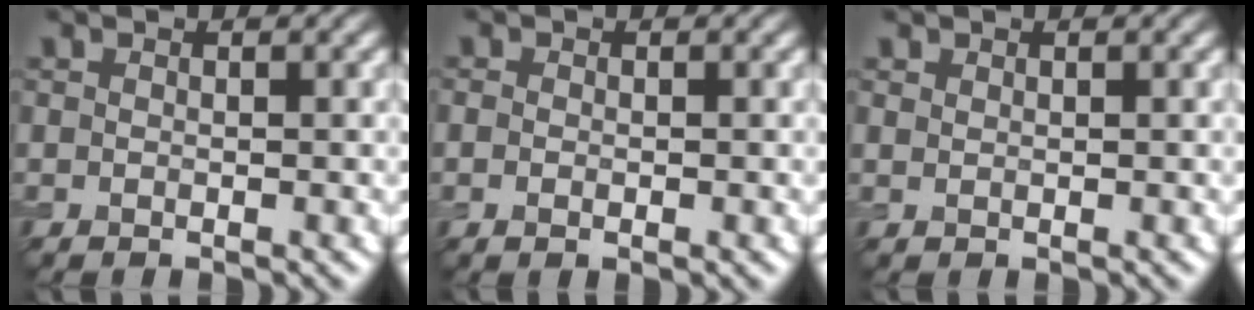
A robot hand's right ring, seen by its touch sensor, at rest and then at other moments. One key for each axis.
{"total": 1.1, "fx": -0.2, "fy": 0.6, "fz": 0.9, "tx": -0.017, "ty": -0.003, "tz": -0.003}
{"total": 0.7, "fx": 0.5, "fy": 0.4, "fz": 0.2, "tx": -0.004, "ty": -0.003, "tz": 0.010}